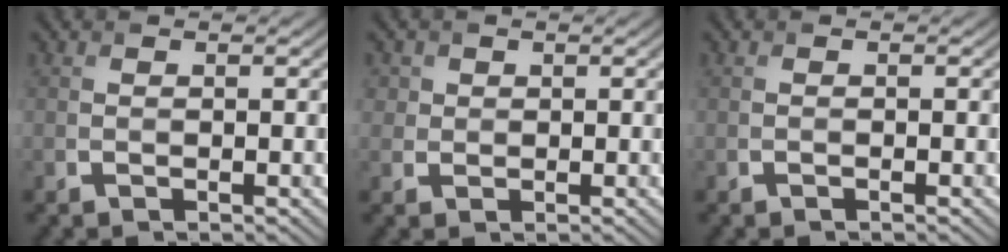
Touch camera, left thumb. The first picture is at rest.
{"total": 2.3, "force": [0.8, 2.1, 0.4], "torque": [-0.014, -0.007, 0.021]}
{"total": 0.0}